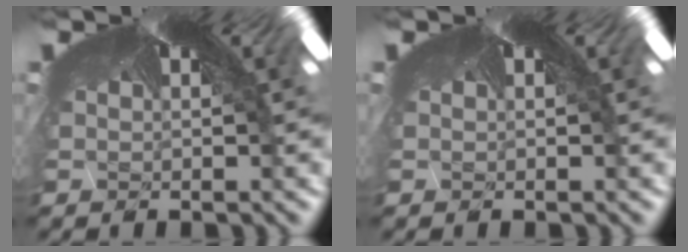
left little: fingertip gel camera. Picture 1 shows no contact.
{"total": 0.0}